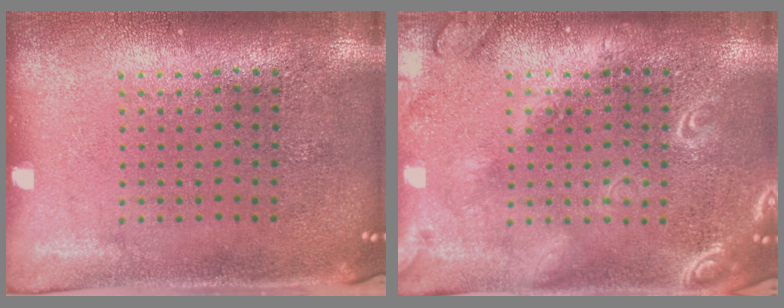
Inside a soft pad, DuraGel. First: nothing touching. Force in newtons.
{"total": 2.1, "press": 2.1, "slide": 0.2}